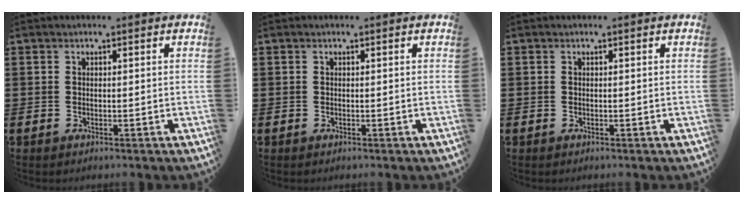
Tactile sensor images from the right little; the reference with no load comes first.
{"total": 0.0}
{"total": 0.0}